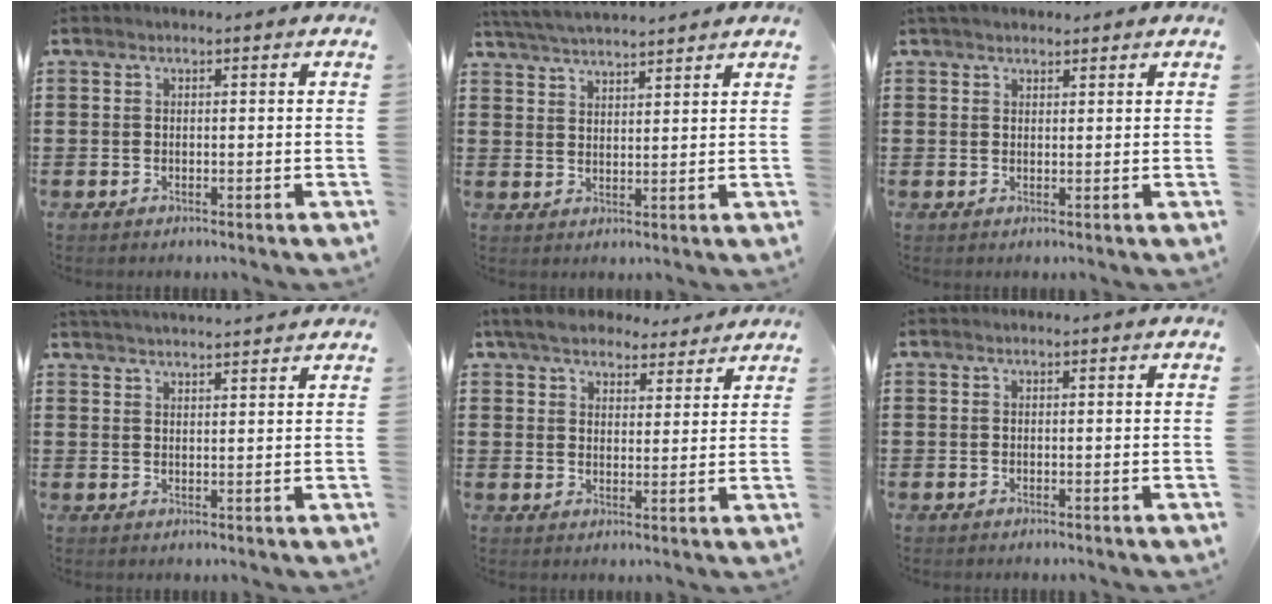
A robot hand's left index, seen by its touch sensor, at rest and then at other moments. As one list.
[{"total": 4.0, "force": [3.9, -0.3, 0.7], "torque": [-0.026, -0.015, 0.071]}, {"total": 1.8, "force": [1.6, 0.7, 0.4], "torque": [-0.012, 0.005, 0.032]}, {"total": 2.6, "force": [2.6, -0.4, 0.2], "torque": [-0.011, -0.007, 0.048]}, {"total": 5.4, "force": [4.9, 1.9, 1.4], "torque": [-0.047, -0.007, 0.089]}, {"total": 0.0}]